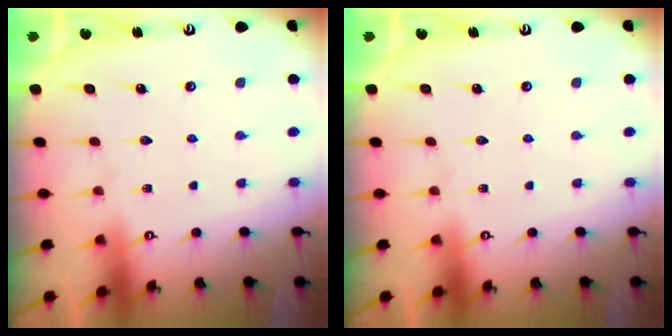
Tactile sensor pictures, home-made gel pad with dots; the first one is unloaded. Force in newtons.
{"total": 0.0}